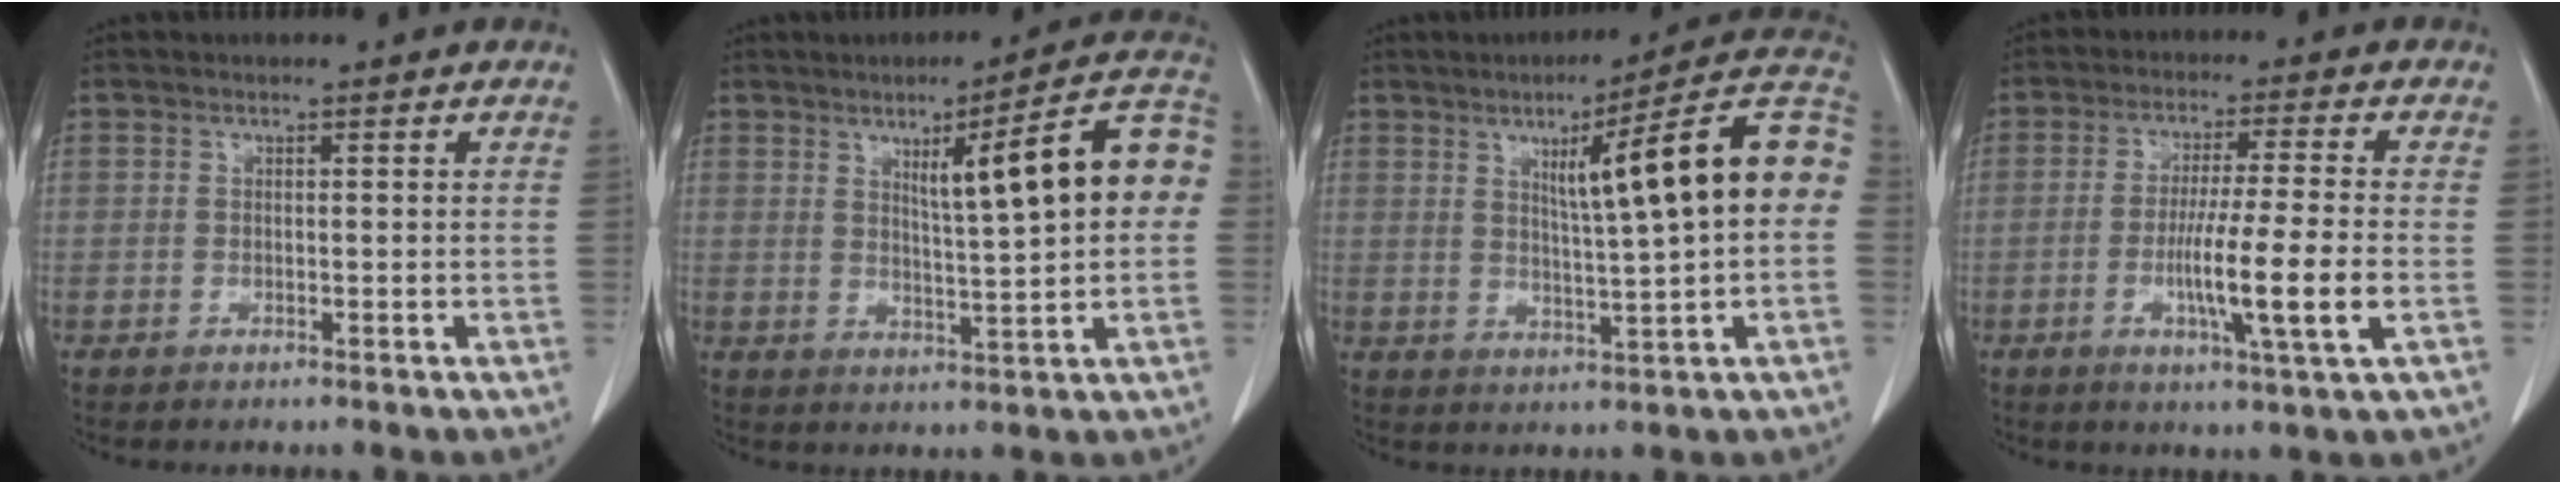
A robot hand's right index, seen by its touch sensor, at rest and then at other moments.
{"total": 13.7, "force": [2.7, 1.0, 13.4], "torque": [-0.182, 0.025, 0.037]}
{"total": 16.2, "force": [2.7, 0.3, 15.9], "torque": [-0.219, 0.027, 0.034]}
{"total": 10.6, "force": [-2.5, -0.6, 10.3], "torque": [-0.182, -0.016, -0.048]}